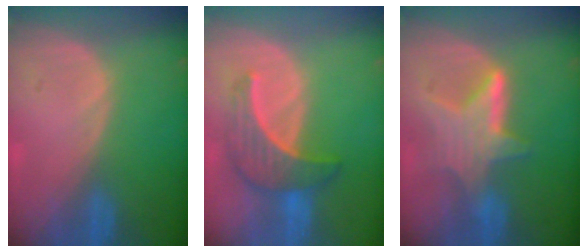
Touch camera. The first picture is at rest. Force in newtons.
{"total": 6.7, "press": 6.7, "slide": 0.7}
{"total": 6.4, "press": 6.4, "slide": 0.6}